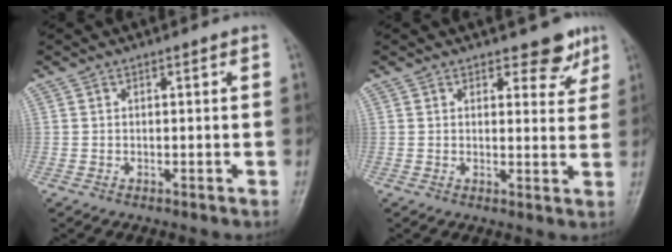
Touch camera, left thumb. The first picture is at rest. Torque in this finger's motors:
{"motor_torque": [0.12, 0.05, -0.17, -0.15, 0.06]}